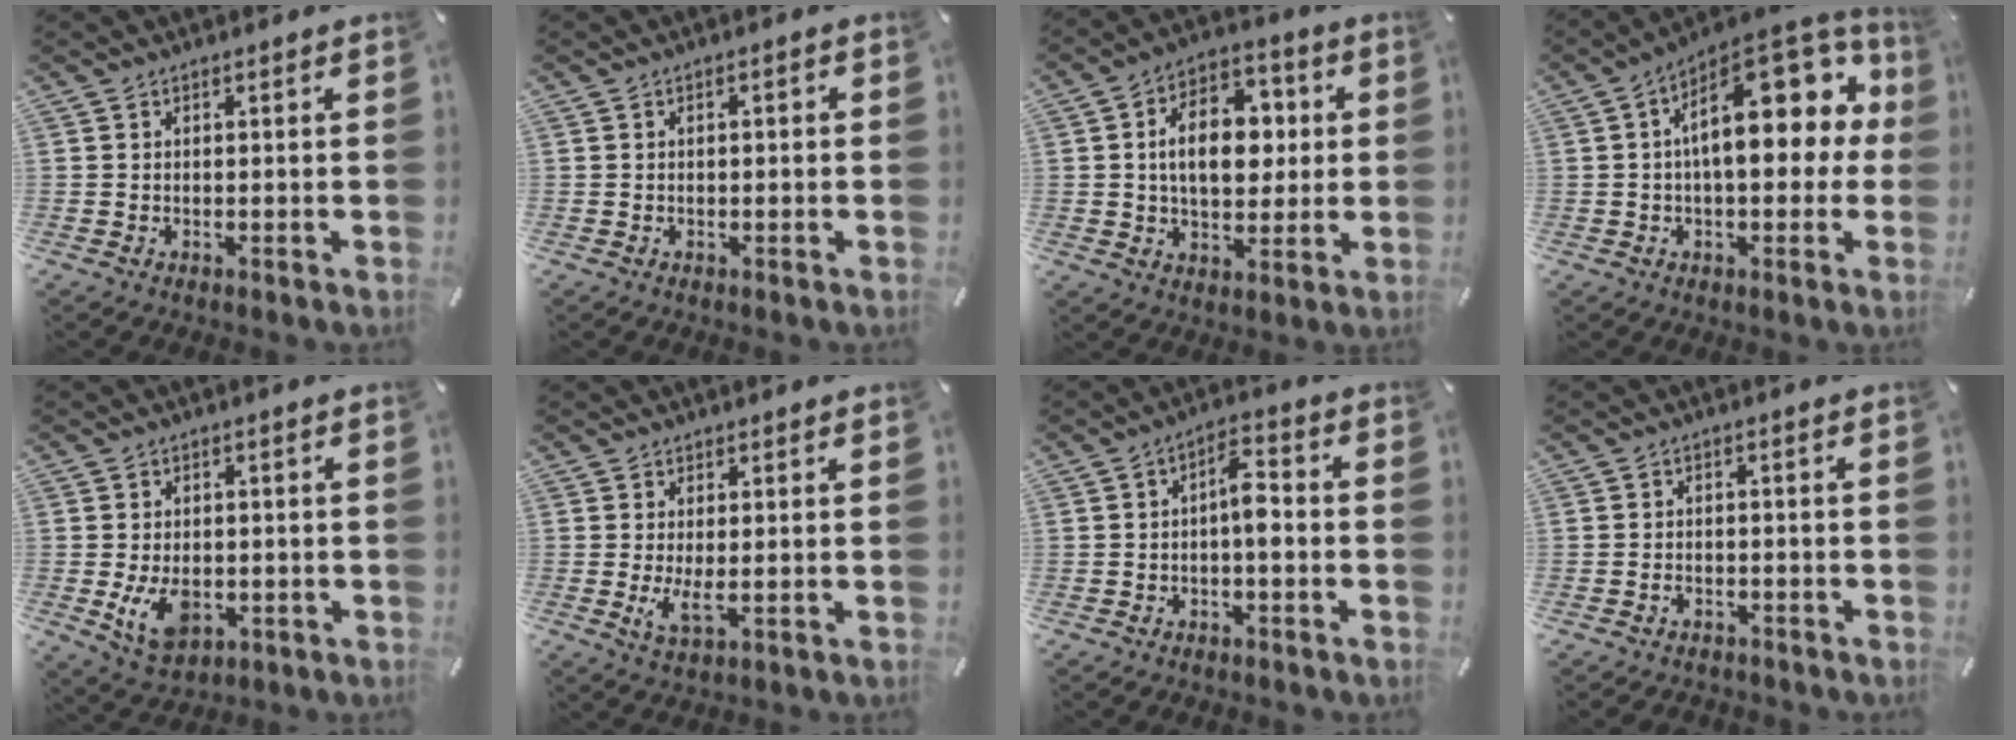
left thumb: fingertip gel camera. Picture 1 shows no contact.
{"total": 1.3, "force": [-0.3, 0.6, 1.1], "torque": [-0.019, 0.002, -0.007]}
{"total": 14.3, "force": [1.2, 9.6, 10.5], "torque": [-0.164, 0.005, 0.020]}
{"total": 20.9, "force": [5.0, 10.4, 17.4], "torque": [-0.233, -0.029, 0.084]}
{"total": 7.7, "force": [-1.5, 5.2, 5.5], "torque": [-0.106, -0.003, -0.027]}
{"total": 4.2, "force": [0.0, 1.6, 3.9], "torque": [-0.082, -0.011, -0.005]}
{"total": 6.7, "force": [-1.1, 3.0, 5.9], "torque": [-0.095, 0.020, -0.021]}
{"total": 2.2, "force": [-1.6, 1.2, 0.7], "torque": [-0.014, 0.009, -0.035]}